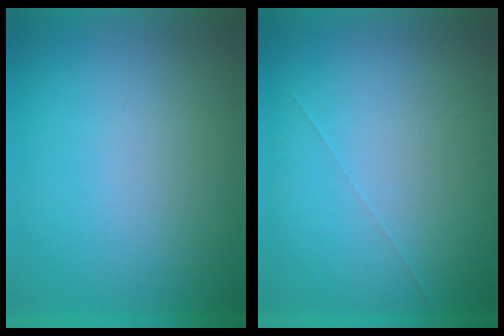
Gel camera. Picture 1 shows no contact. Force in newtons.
{"total": 1.0}